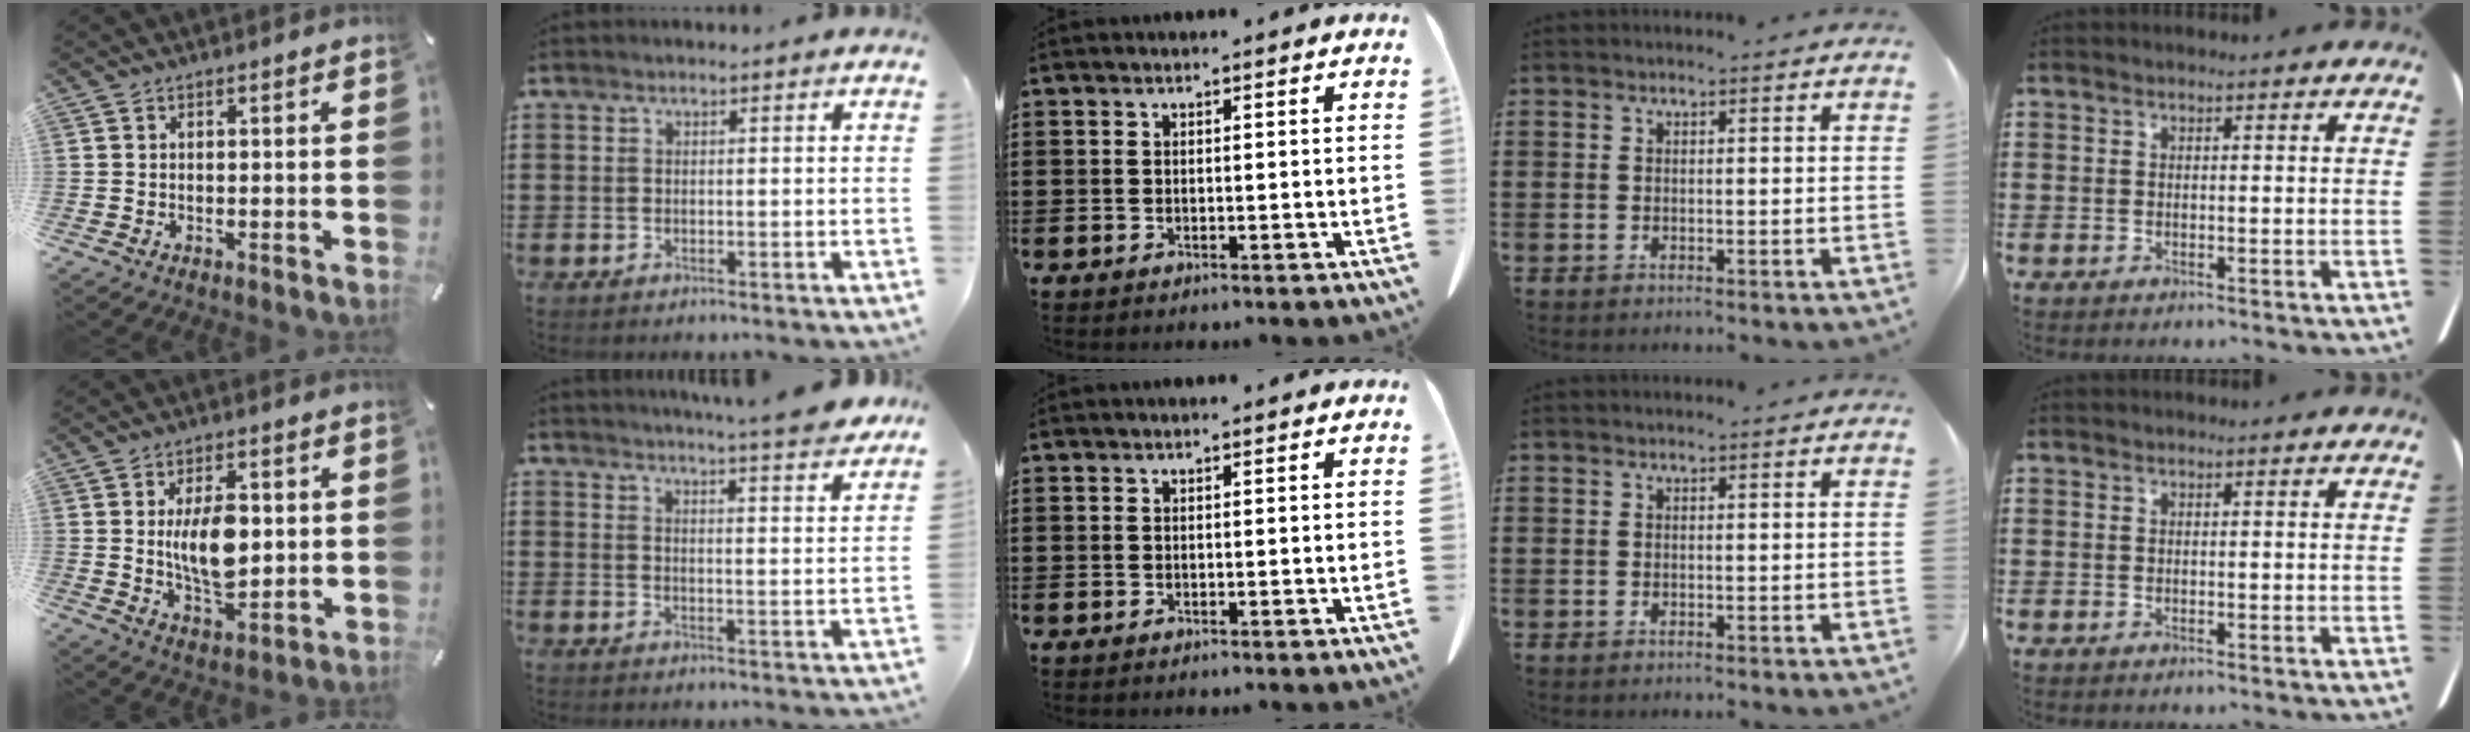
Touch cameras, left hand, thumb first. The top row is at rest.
{"thumb": {"total": 11.1, "force": [1.2, 6.1, 9.2], "torque": [-0.160, -0.003, 0.016]}, "index": {"total": 5.2, "force": [4.9, -0.7, 1.7], "torque": [-0.042, -0.027, 0.084]}}